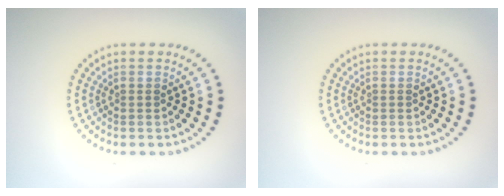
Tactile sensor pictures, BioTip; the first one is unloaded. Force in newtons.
{"total": 0.0}